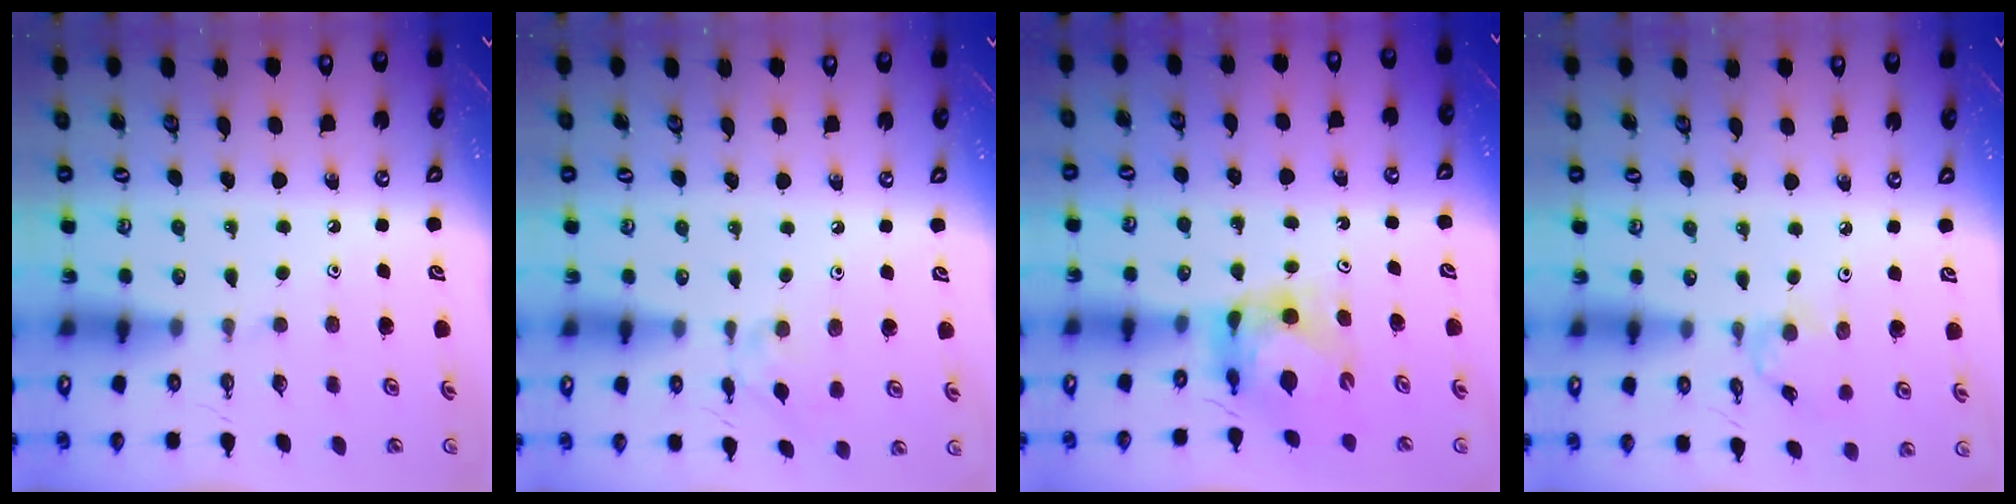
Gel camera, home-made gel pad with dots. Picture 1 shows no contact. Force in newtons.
{"total": 3.9, "press": 3.8, "slide": 0.5}
{"total": 5.6, "press": 5.6, "slide": 0.5}
{"total": 2.2, "press": 2.2, "slide": 0.4}